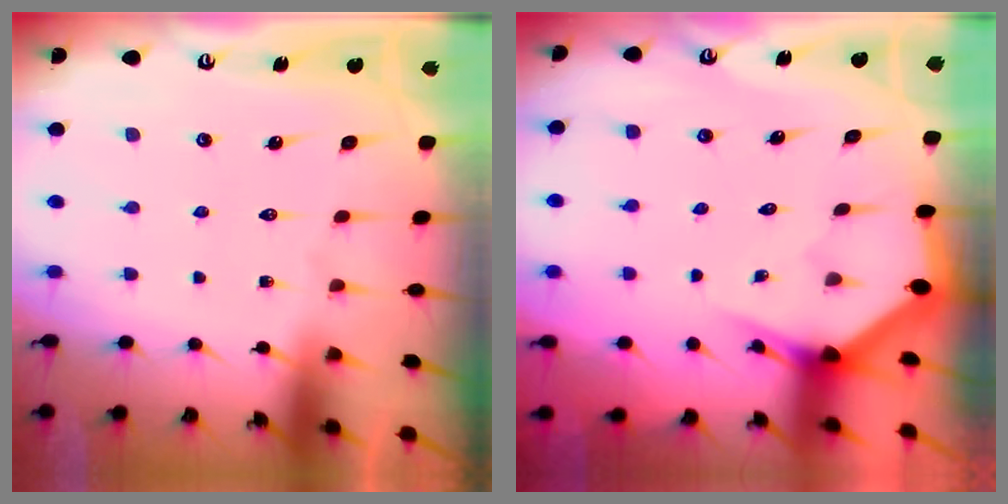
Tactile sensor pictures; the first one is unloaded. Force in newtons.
{"total": 2.8, "press": 2.8, "slide": 0.0}